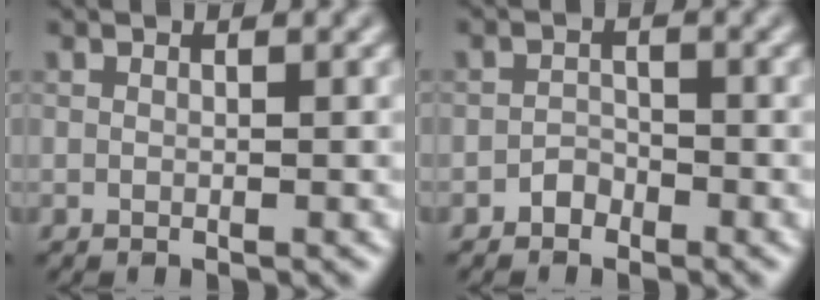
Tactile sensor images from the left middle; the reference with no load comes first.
{"total": 1.2, "force": [-0.9, 0.8, 0.2], "torque": [-0.001, 0.006, -0.016]}